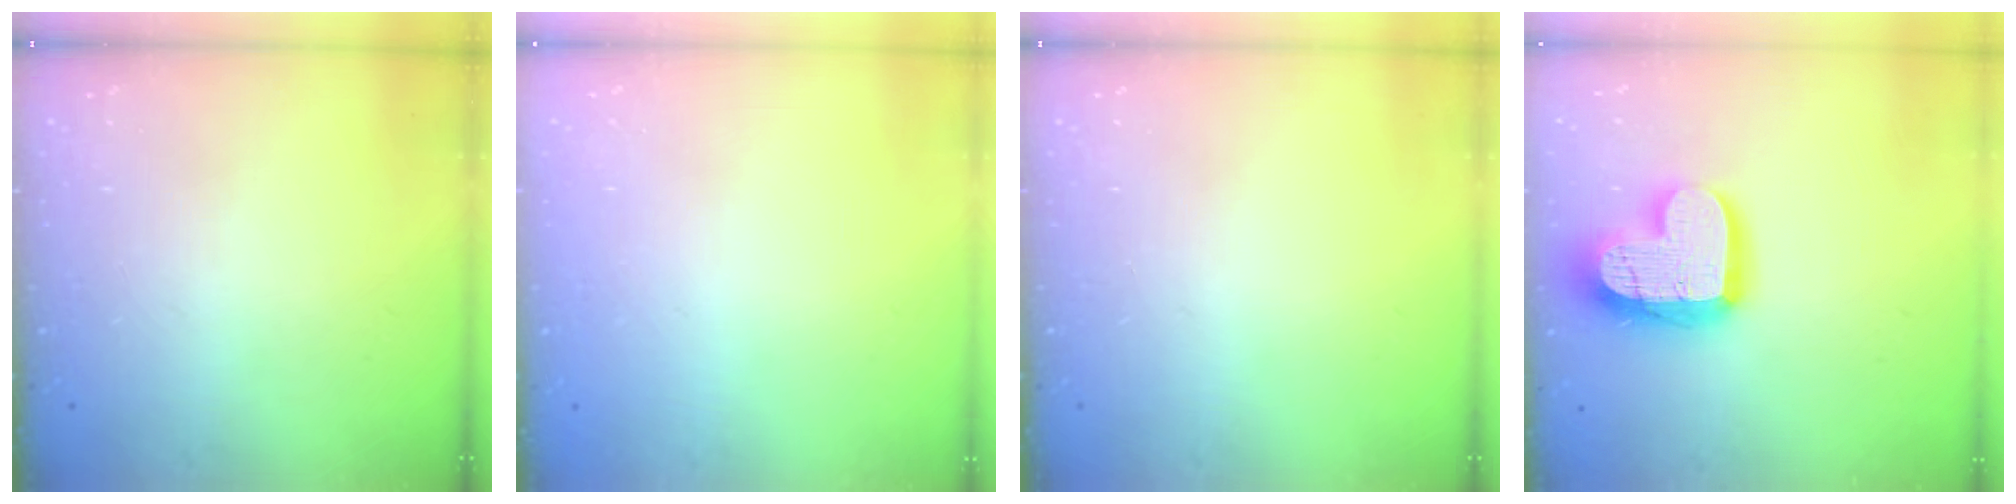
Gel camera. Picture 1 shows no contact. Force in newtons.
{"total": 0.0}
{"total": 0.0}
{"total": 17.1, "press": 17.0, "slide": 1.6}